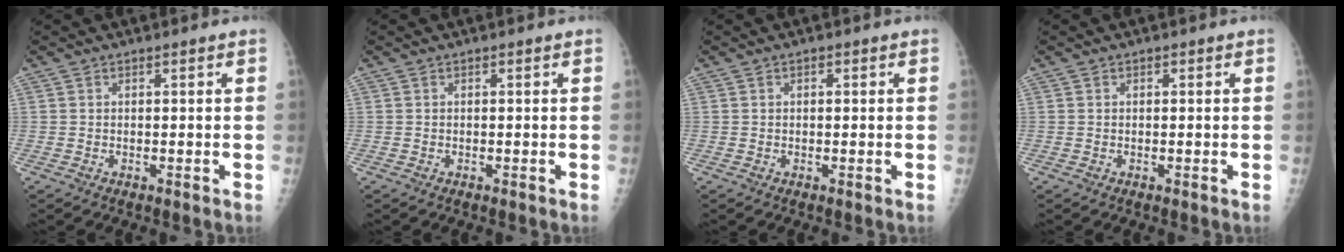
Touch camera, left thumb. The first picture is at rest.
{"total": 0.0}
{"total": 0.7, "force": [0.2, 0.5, 0.5], "torque": [-0.003, 0.001, 0.002]}
{"total": 0.0}